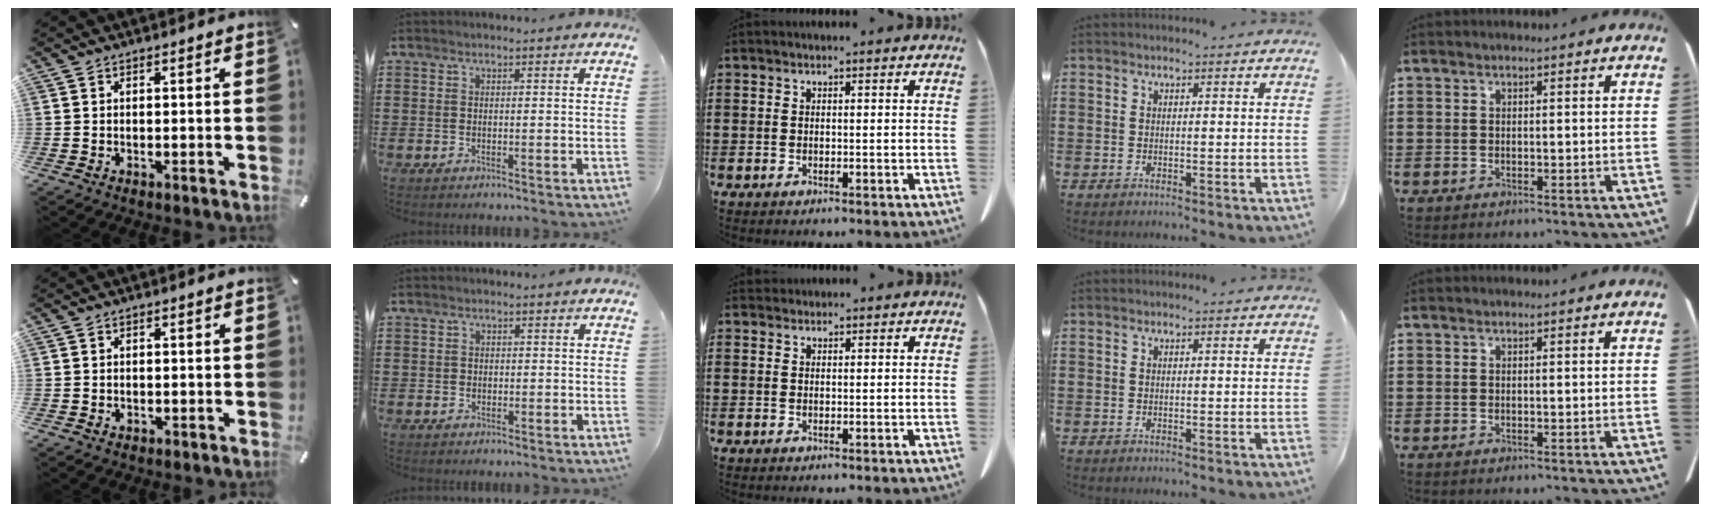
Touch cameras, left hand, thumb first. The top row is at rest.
{"thumb": {"total": 0.7, "force": [-0.2, 0.6, 0.2], "torque": [-0.002, 0.003, -0.007]}, "index": {"total": 0.7, "force": [0.0, 0.7, 0.2], "torque": [-0.007, 0.005, -0.002]}, "middle": {"total": 0.8, "force": [0.7, 0.3, 0.0], "torque": [-0.003, -0.001, 0.015]}}